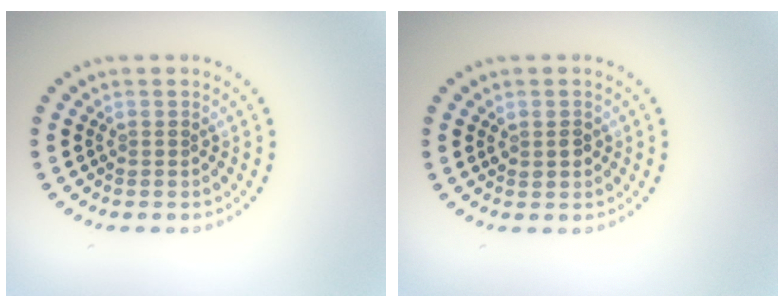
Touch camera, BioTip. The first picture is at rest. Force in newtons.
{"total": 1.4, "press": 1.3, "slide": 0.3}